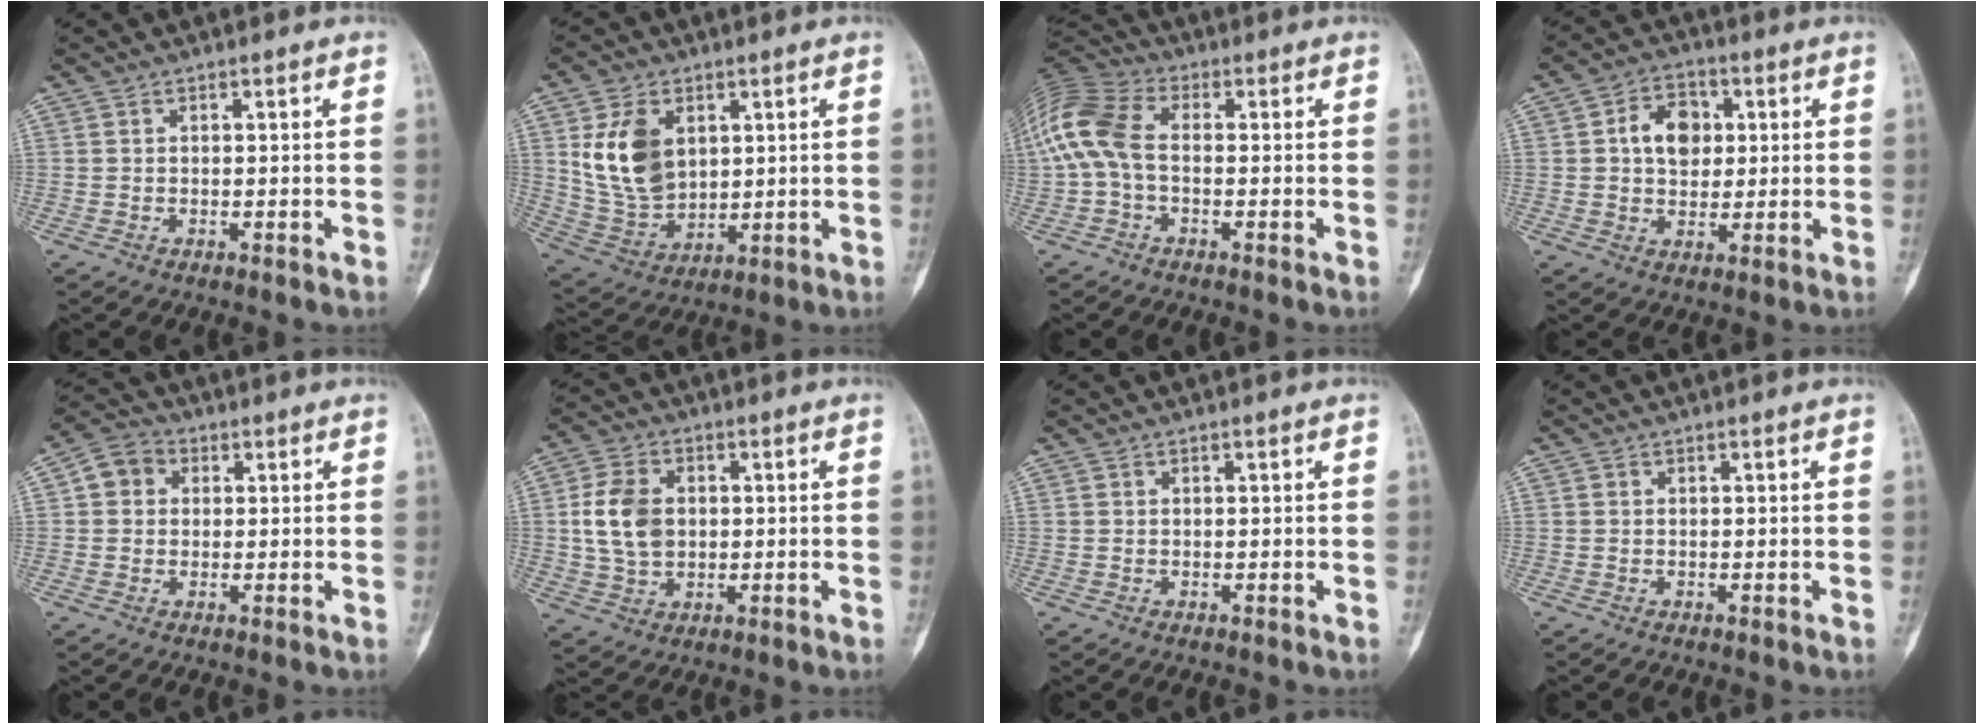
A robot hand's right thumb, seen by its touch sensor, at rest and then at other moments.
{"total": 12.9, "force": [3.7, 8.8, 8.7], "torque": [-0.145, -0.017, 0.085]}
{"total": 12.1, "force": [-0.4, 7.2, 9.6], "torque": [-0.218, 0.029, -0.020]}
{"total": 8.6, "force": [1.6, 6.4, 5.5], "torque": [-0.061, 0.005, 0.023]}
{"total": 5.5, "force": [1.1, 4.7, 2.5], "torque": [-0.023, 0.011, 0.008]}
{"total": 9.9, "force": [0.8, 7.3, 6.6], "torque": [-0.113, 0.005, 0.016]}
{"total": 0.0}
{"total": 0.0}